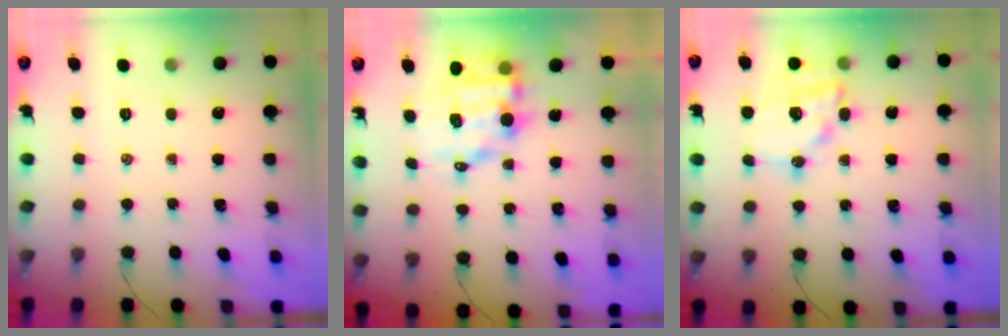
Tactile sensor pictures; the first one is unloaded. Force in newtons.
{"total": 9.7, "press": 9.3, "slide": 2.6}
{"total": 13.8, "press": 13.5, "slide": 3.1}